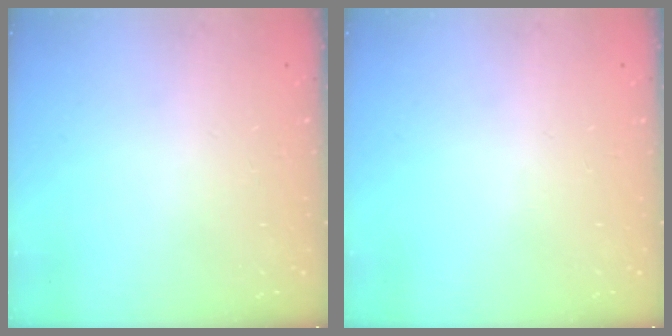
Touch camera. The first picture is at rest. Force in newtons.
{"total": 0.0}